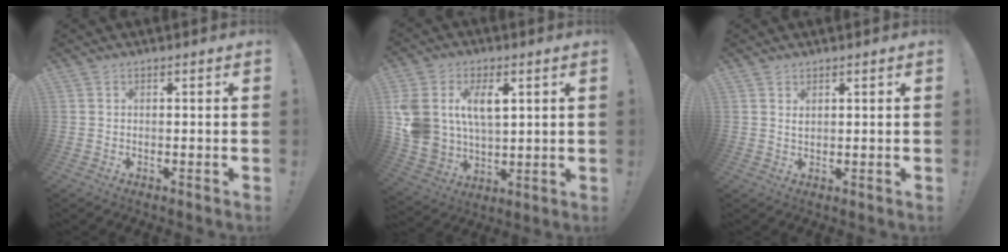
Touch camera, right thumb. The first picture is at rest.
{"total": 14.1, "force": [5.0, 10.1, 8.5], "torque": [-0.162, -0.016, 0.098]}
{"total": 1.3, "force": [1.0, 0.6, 0.6], "torque": [-0.004, -0.004, 0.017]}